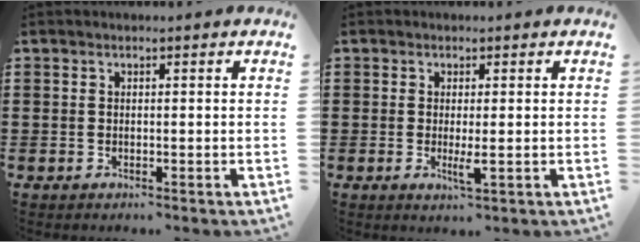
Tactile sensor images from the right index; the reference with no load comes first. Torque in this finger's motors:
{"motor_torque": [-0.27, 0.11, -0.03, 0.00]}